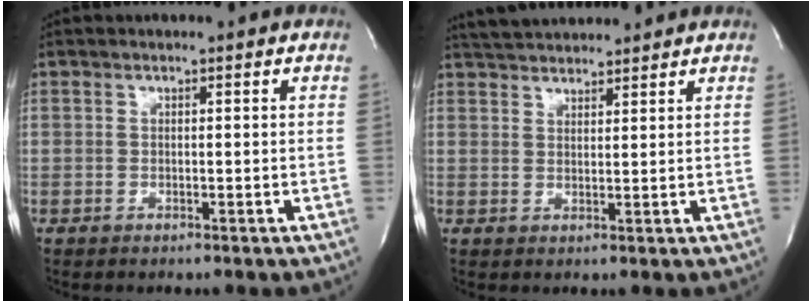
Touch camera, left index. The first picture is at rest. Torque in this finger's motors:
{"motor_torque": [0.11, -0.35, 0.13, 0.05]}